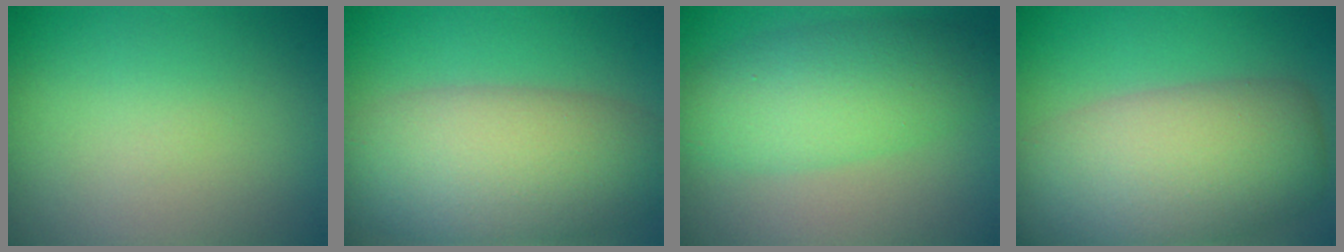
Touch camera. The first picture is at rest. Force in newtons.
{"total": 8.9, "press": 8.9, "slide": 0.4}
{"total": 5.7, "press": 5.7, "slide": 0.3}
{"total": 9.8, "press": 9.7, "slide": 0.6}